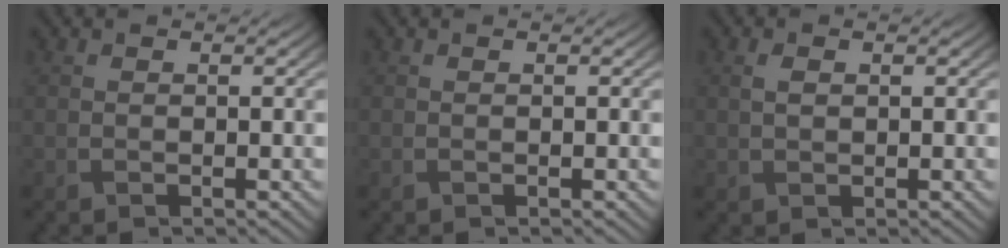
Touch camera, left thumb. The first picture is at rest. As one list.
[{"total": 0.0}, {"total": 1.5, "force": [0.4, 0.9, 1.1], "torque": [-0.028, 0.000, 0.011]}]